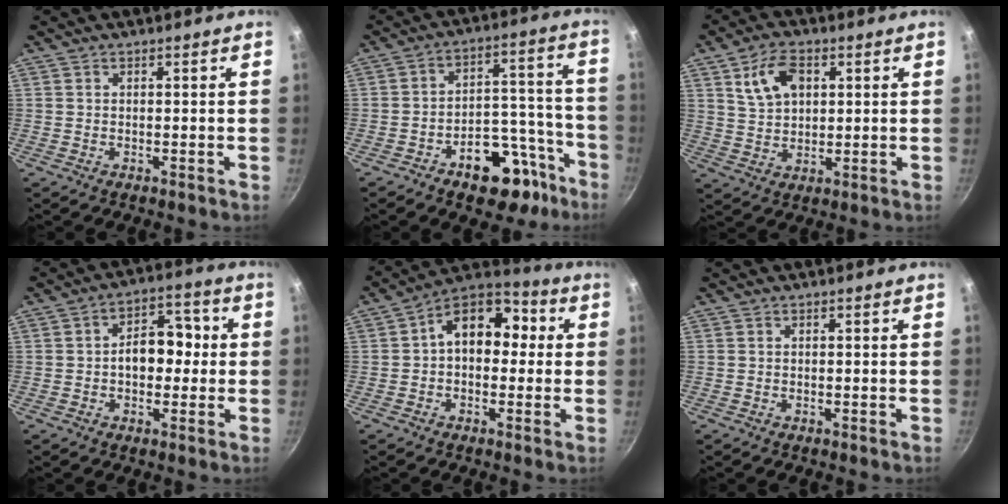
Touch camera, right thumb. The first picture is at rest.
{"total": 14.6, "force": [-8.7, 7.7, 8.9], "torque": [-0.085, 0.084, -0.124]}
{"total": 8.5, "force": [3.3, 5.3, 5.7], "torque": [-0.088, -0.006, 0.064]}
{"total": 9.0, "force": [-0.1, 6.0, 6.7], "torque": [-0.069, 0.028, -0.010]}
{"total": 12.2, "force": [1.2, 8.2, 9.0], "torque": [-0.097, 0.039, 0.001]}
{"total": 0.0}